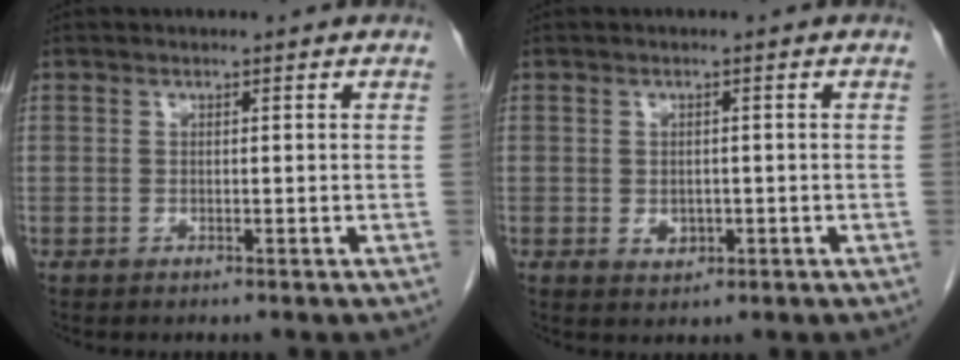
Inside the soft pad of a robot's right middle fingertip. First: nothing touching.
{"total": 2.0, "force": [-0.4, 1.5, 1.2], "torque": [-0.023, -0.002, 0.001]}